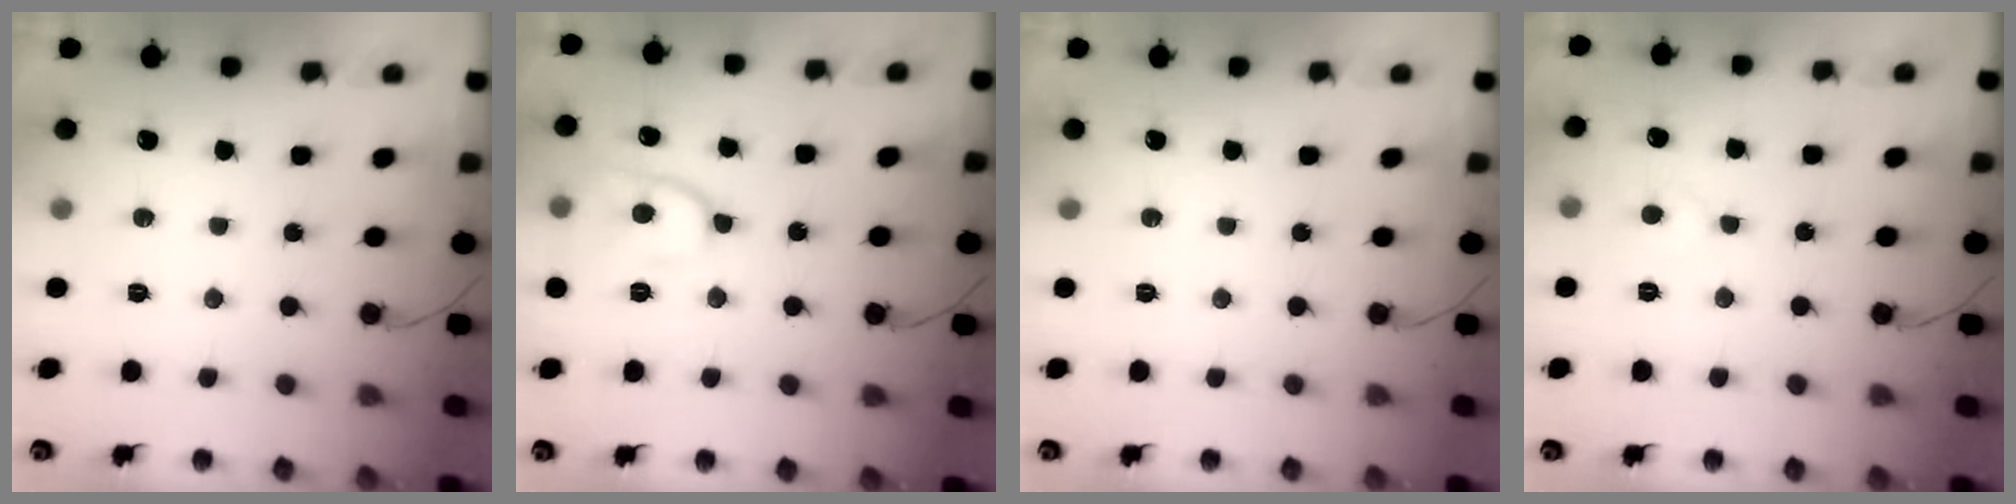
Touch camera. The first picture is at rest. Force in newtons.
{"total": 12.7, "press": 12.7, "slide": 1.2}
{"total": 0.0}
{"total": 4.6, "press": 4.6, "slide": 0.5}